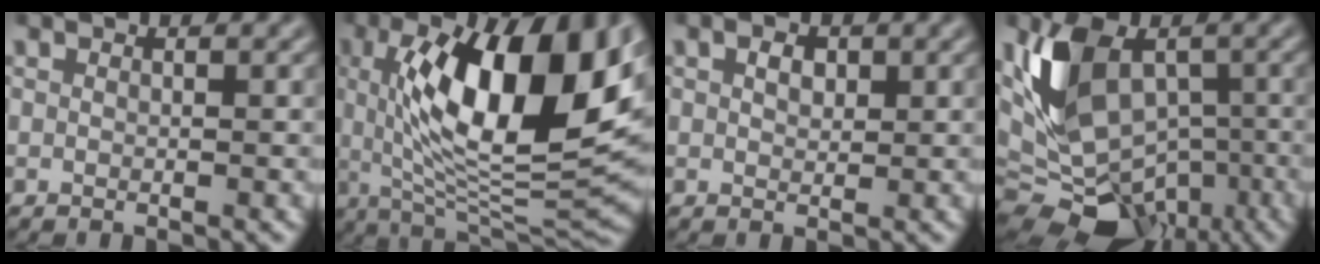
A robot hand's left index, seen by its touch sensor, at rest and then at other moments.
{"total": 13.9, "force": [2.9, 4.8, 12.6], "torque": [-0.201, -0.005, 0.047]}
{"total": 1.7, "force": [0.7, 1.1, 1.1], "torque": [-0.021, 0.003, 0.011]}
{"total": 12.0, "force": [0.1, 8.1, 8.8], "torque": [-0.167, -0.010, 0.006]}